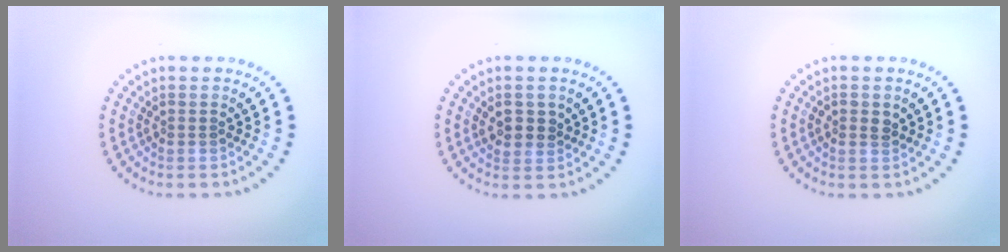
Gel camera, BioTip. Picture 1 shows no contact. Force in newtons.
{"total": 2.3, "press": 2.2, "slide": 0.8}
{"total": 1.1, "press": 1.1, "slide": 0.1}